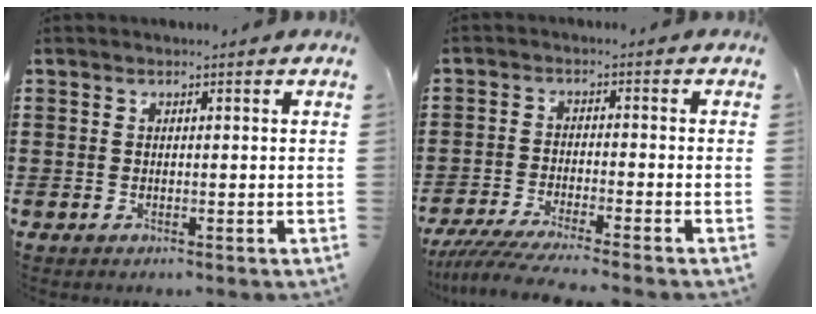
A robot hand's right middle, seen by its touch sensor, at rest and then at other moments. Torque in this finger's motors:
{"motor_torque": [1.17, -0.97, 0.38, 0.05]}